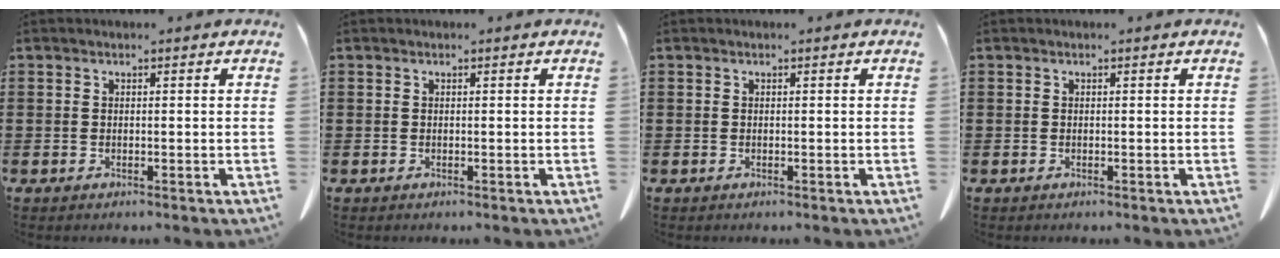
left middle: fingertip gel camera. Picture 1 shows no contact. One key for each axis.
{"total": 0.0}
{"total": 0.0}
{"total": 0.0}